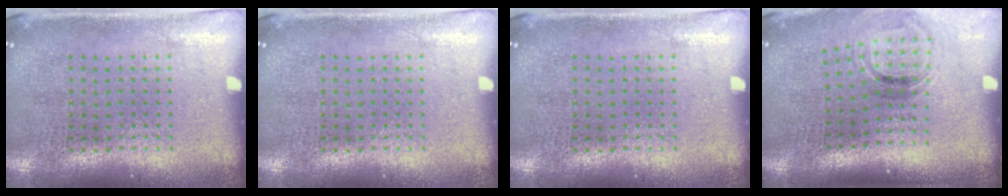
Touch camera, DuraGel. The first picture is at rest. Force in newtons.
{"total": 0.0}
{"total": 0.0}
{"total": 1.0, "press": 0.8, "slide": 0.5}